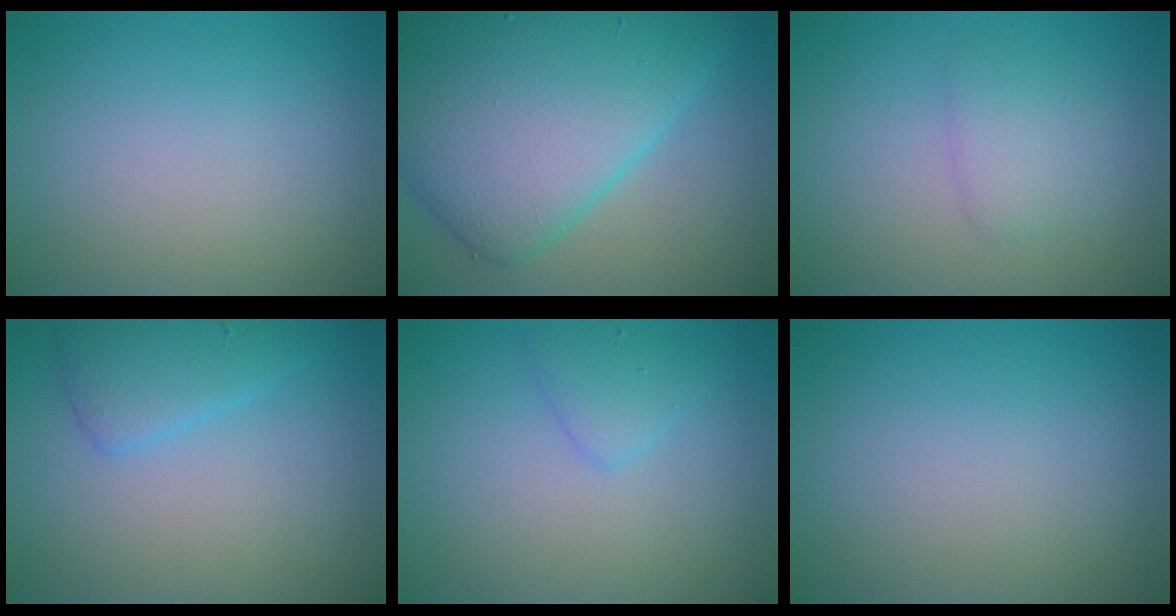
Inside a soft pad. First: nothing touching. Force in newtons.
{"total": 12.0, "press": 12.0, "slide": 0.2}
{"total": 2.1, "press": 2.1, "slide": 0.1}
{"total": 2.6, "press": 2.6, "slide": 0.2}
{"total": 1.7, "press": 1.6, "slide": 0.1}
{"total": 0.0}